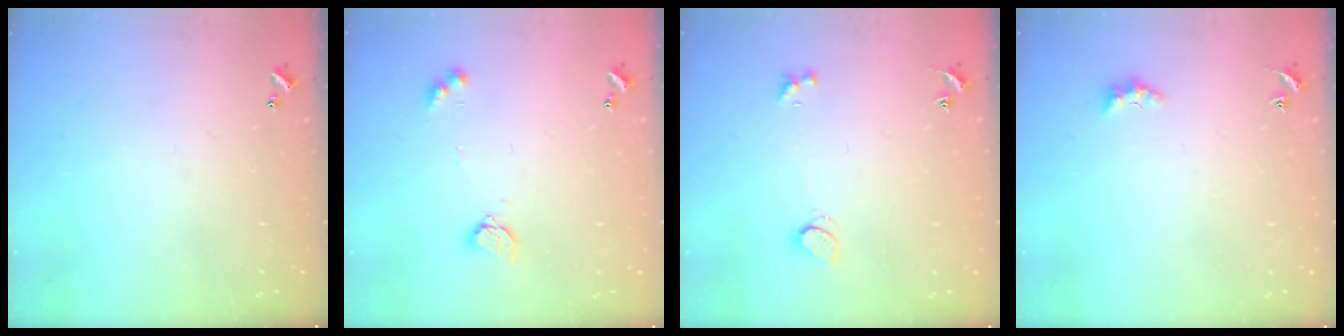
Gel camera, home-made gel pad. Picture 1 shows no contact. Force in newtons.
{"total": 4.5, "press": 4.5, "slide": 0.4}
{"total": 1.8, "press": 1.7, "slide": 0.5}
{"total": 2.6, "press": 2.5, "slide": 0.6}